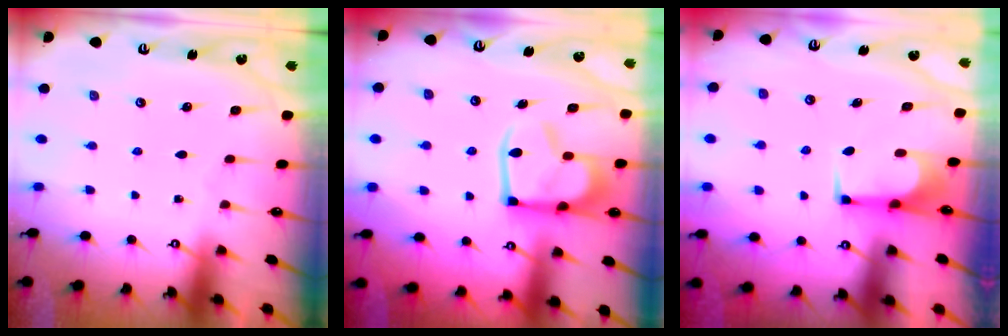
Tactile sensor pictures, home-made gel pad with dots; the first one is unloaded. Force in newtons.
{"total": 14.8, "press": 14.7, "slide": 1.7}
{"total": 1.1, "press": 0.9, "slide": 0.7}